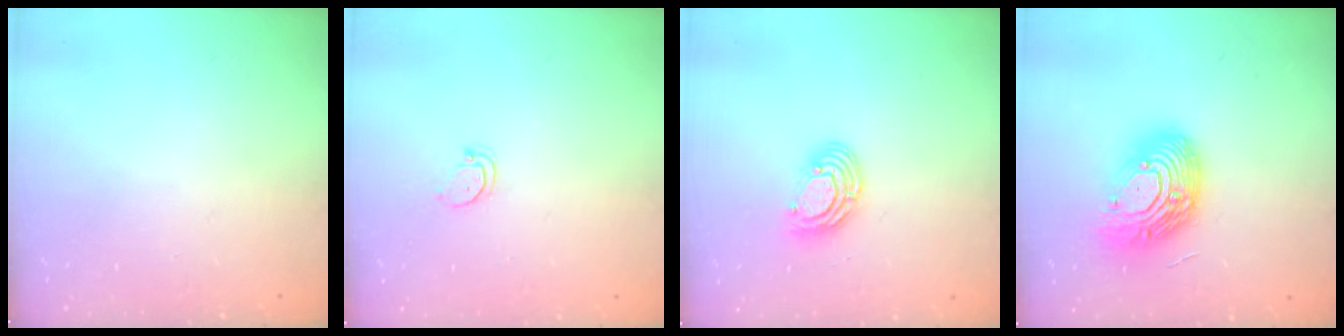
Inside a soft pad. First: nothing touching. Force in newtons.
{"total": 3.5, "press": 3.5, "slide": 0.4}
{"total": 8.8, "press": 8.7, "slide": 1.5}
{"total": 17.8, "press": 17.7, "slide": 1.4}